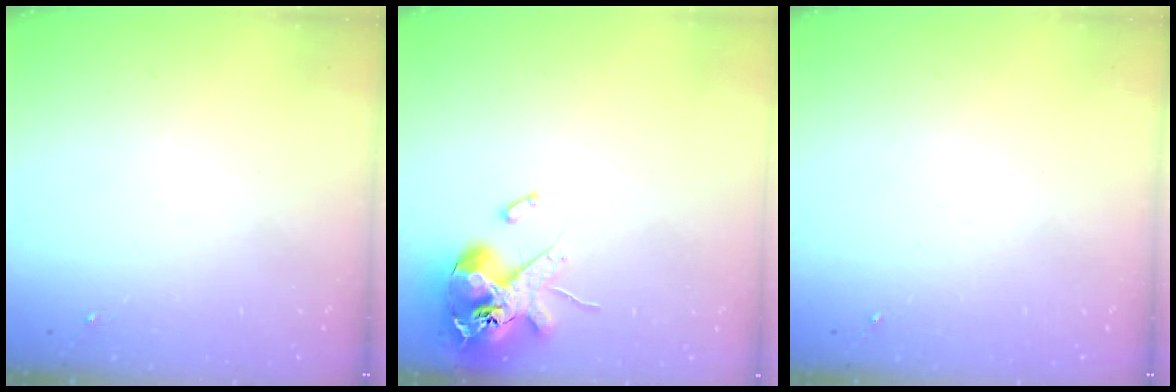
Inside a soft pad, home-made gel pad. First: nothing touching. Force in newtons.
{"total": 14.1, "press": 13.9, "slide": 2.5}
{"total": 0.0}